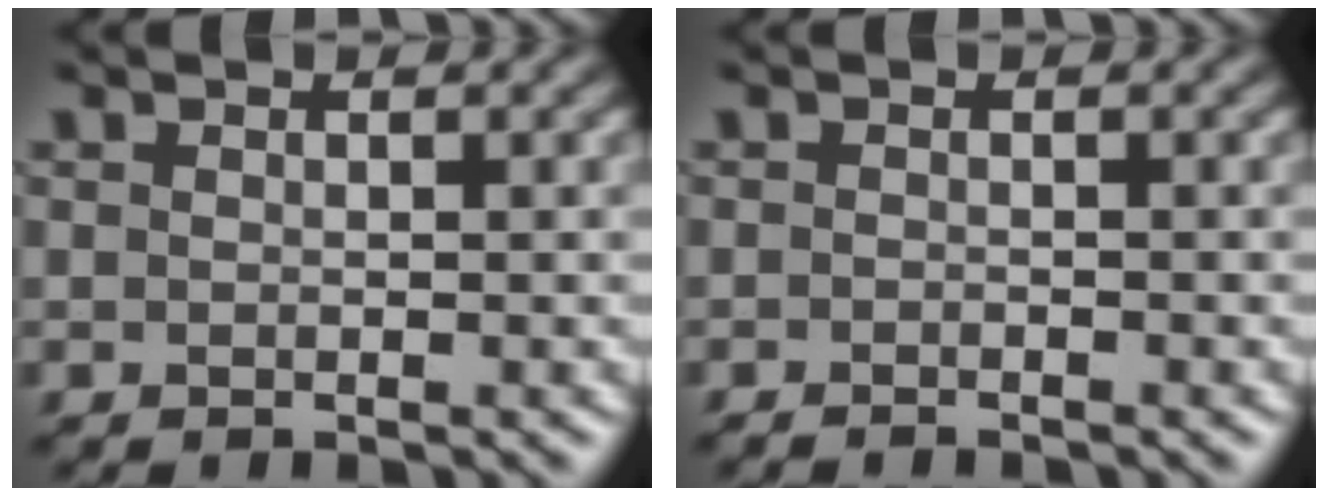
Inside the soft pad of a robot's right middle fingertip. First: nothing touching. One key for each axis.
{"total": 1.0, "fx": -0.9, "fy": 0.2, "fz": 0.4, "tx": -0.001, "ty": -0.003, "tz": -0.016}